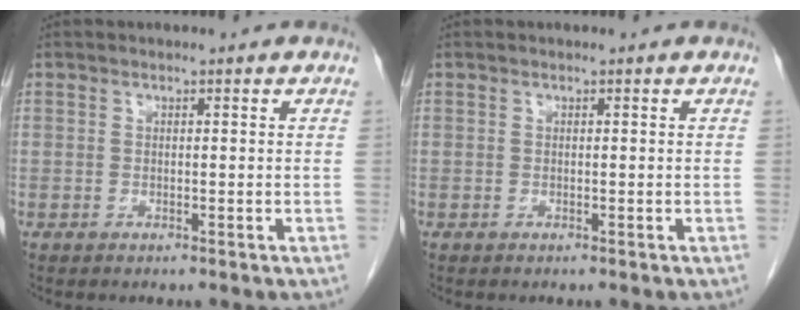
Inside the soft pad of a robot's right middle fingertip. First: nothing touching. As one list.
[{"total": 0.0}]